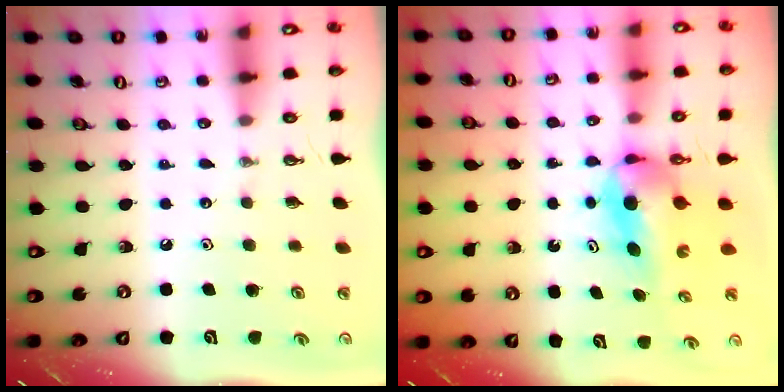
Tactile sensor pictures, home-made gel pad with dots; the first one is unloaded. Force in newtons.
{"total": 5.3, "press": 4.9, "slide": 2.0}